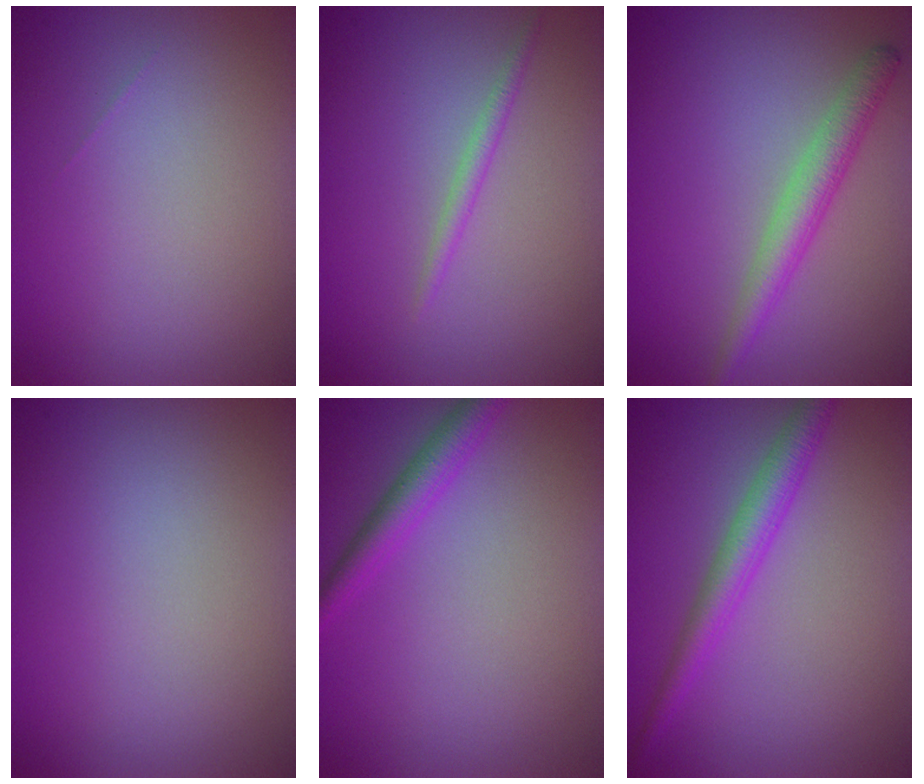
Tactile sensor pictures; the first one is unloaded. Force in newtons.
{"total": 1.1, "press": 1.1, "slide": 0.0}
{"total": 3.0, "press": 3.0, "slide": 0.1}
{"total": 0.0}
{"total": 2.6, "press": 2.5, "slide": 0.1}
{"total": 3.0, "press": 3.0, "slide": 0.1}